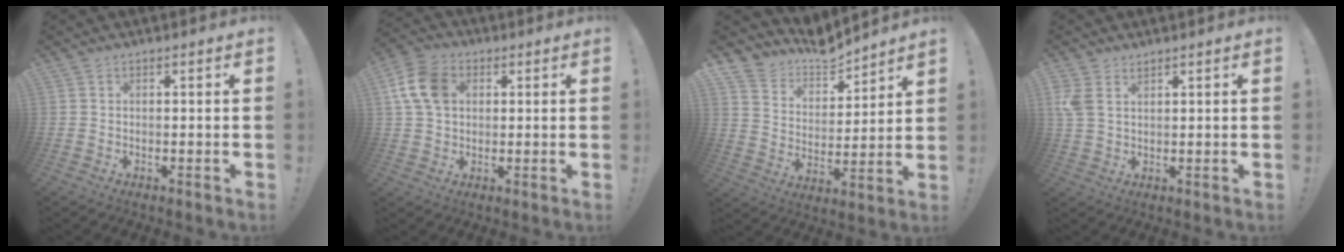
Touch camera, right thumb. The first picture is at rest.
{"total": 11.4, "force": [2.9, 8.4, 7.1], "torque": [-0.145, 0.018, 0.062]}
{"total": 8.4, "force": [7.8, 3.1, -0.6], "torque": [-0.011, -0.083, 0.146]}
{"total": 4.5, "force": [2.5, 2.6, 2.7], "torque": [-0.055, -0.004, 0.052]}